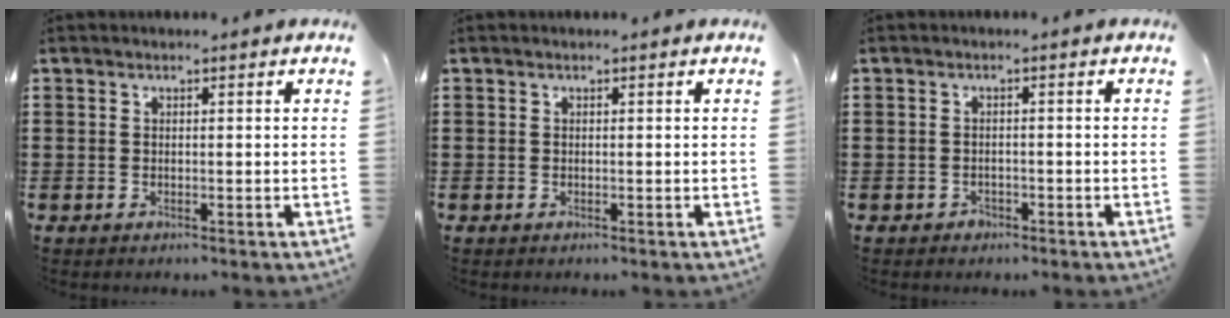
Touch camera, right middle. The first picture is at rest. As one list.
[{"total": 0.0}, {"total": 1.1, "force": [-0.9, 0.7, 0.0], "torque": [-0.004, 0.003, -0.021]}]